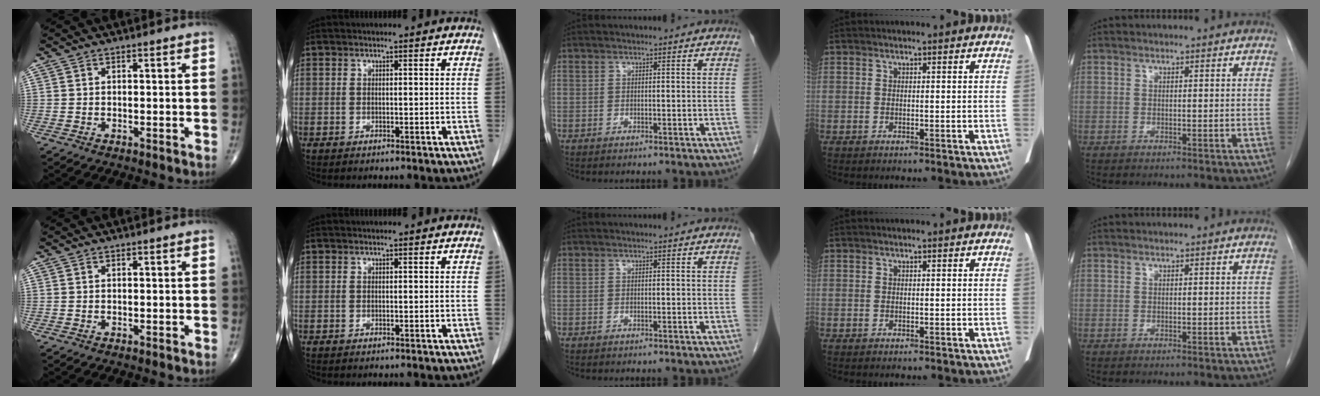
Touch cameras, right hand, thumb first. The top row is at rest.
{}